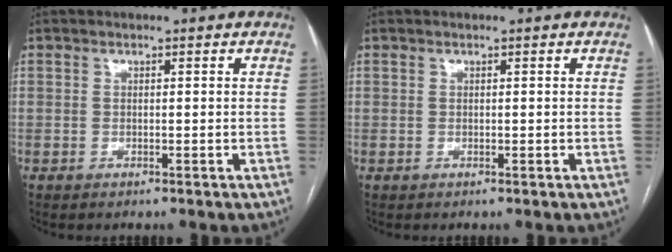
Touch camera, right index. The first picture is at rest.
{"total": 0.0}